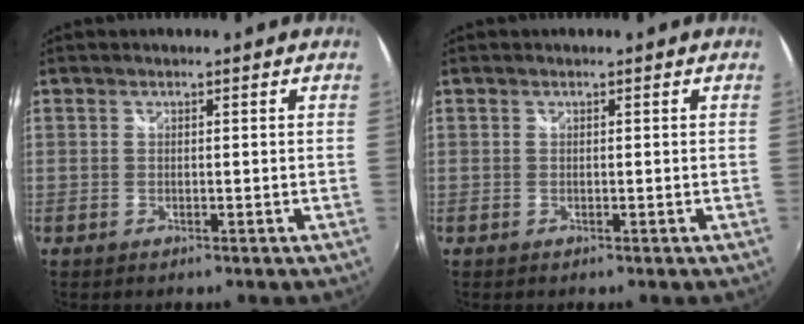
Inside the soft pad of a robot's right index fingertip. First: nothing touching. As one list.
[{"total": 0.0}]